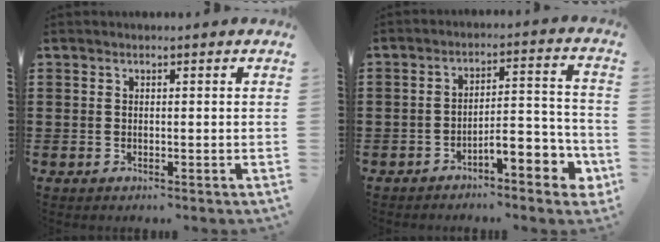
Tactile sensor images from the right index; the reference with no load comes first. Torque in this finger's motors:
{"motor_torque": [1.19, -0.95, 0.29, 0.07]}